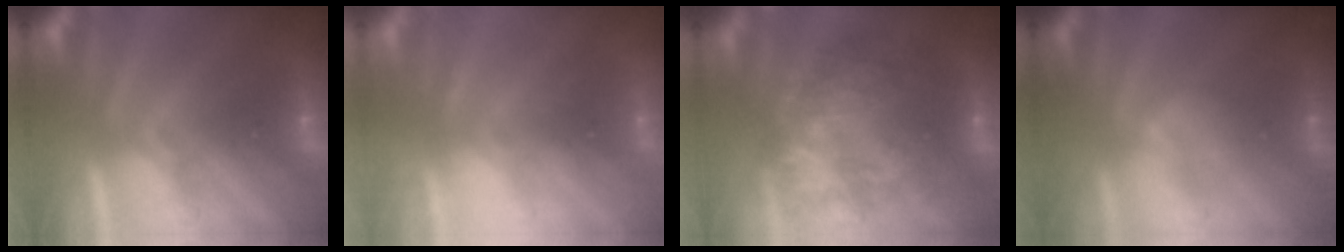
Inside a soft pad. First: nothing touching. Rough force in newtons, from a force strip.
{"total": 2.2}
{"total": 6.9}
{"total": 2.4}